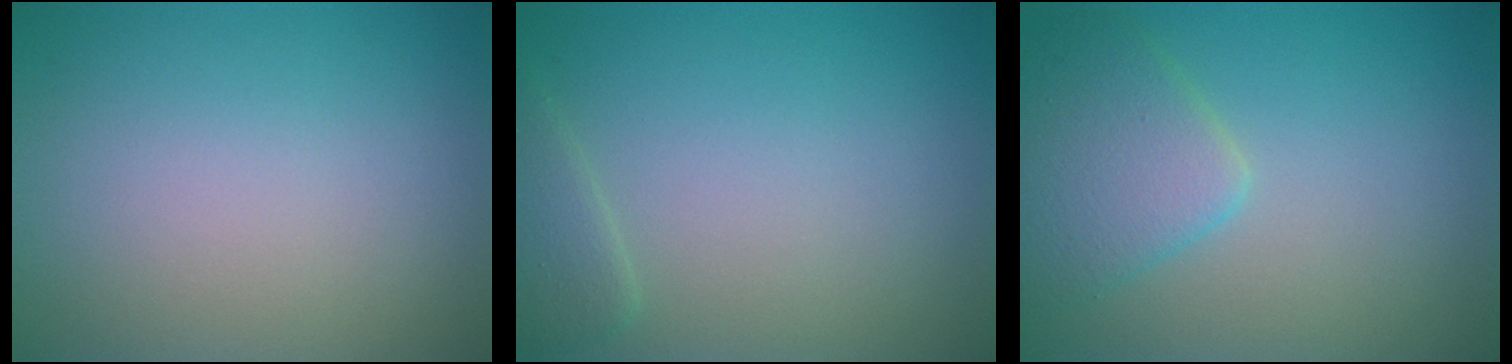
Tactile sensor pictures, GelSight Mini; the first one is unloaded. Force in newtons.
{"total": 1.6, "press": 1.6, "slide": 0.1}
{"total": 3.9, "press": 3.9, "slide": 0.2}